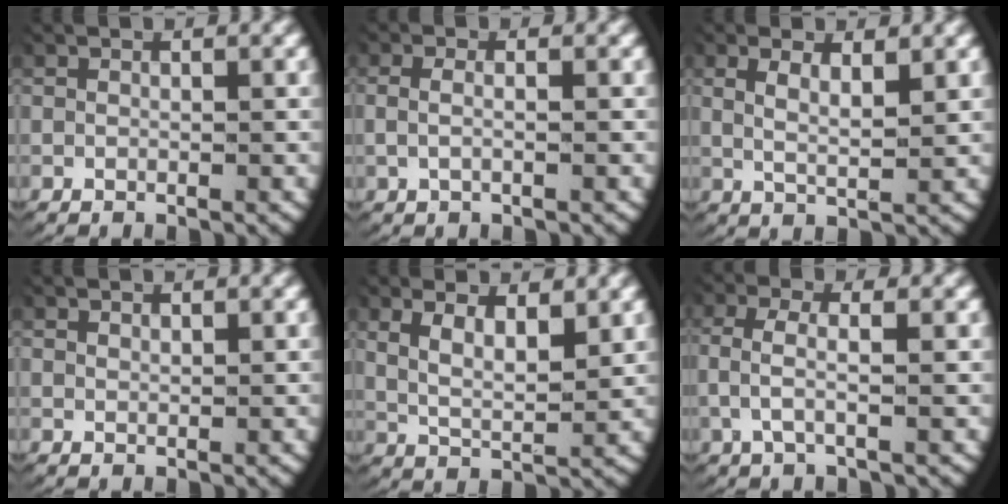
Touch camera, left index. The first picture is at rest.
{"total": 1.6, "force": [-0.2, 0.6, 1.5], "torque": [-0.043, -0.007, -0.002]}
{"total": 2.9, "force": [1.1, 1.1, 2.5], "torque": [-0.047, -0.010, 0.023]}
{"total": 0.6, "force": [0.6, -0.1, 0.1], "torque": [-0.003, -0.005, 0.016]}
{"total": 4.3, "force": [1.6, 2.5, 3.1], "torque": [-0.061, -0.010, 0.028]}
{"total": 3.6, "force": [0.4, 1.7, 3.1], "torque": [-0.078, 0.000, 0.003]}